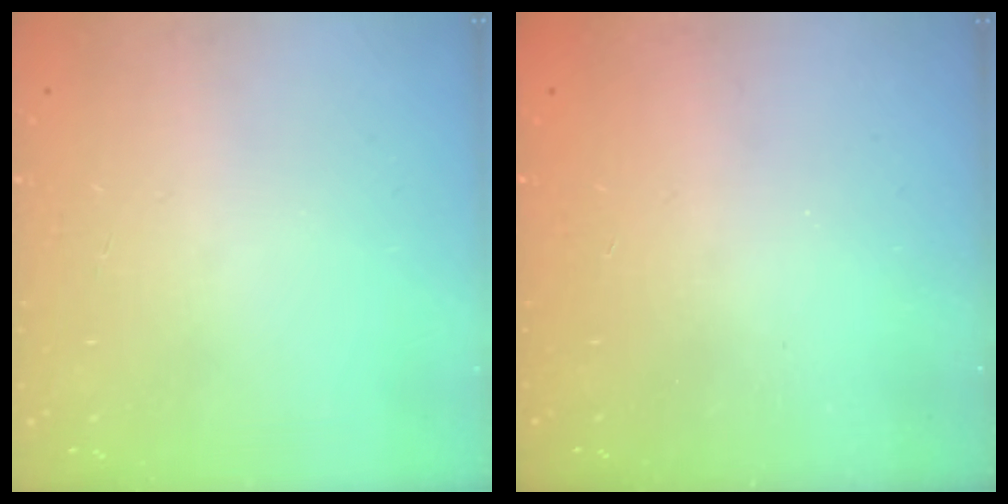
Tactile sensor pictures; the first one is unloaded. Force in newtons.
{"total": 2.3, "press": 2.2, "slide": 0.7}